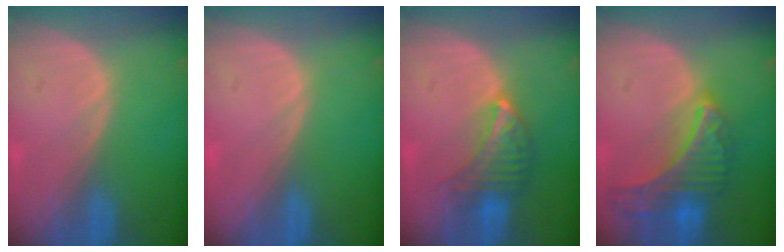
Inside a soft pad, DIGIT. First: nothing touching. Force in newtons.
{"total": 0.0}
{"total": 6.8, "press": 6.1, "slide": 2.9}
{"total": 9.2, "press": 8.0, "slide": 4.4}